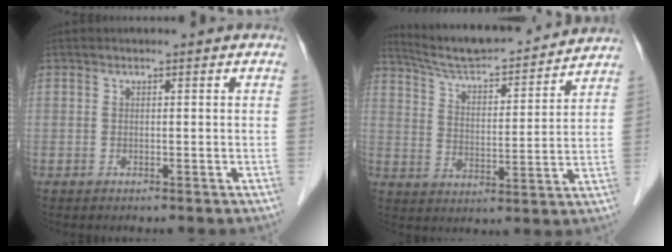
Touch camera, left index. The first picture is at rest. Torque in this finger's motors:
{"motor_torque": [-0.10, -0.32, 0.10, 0.08]}